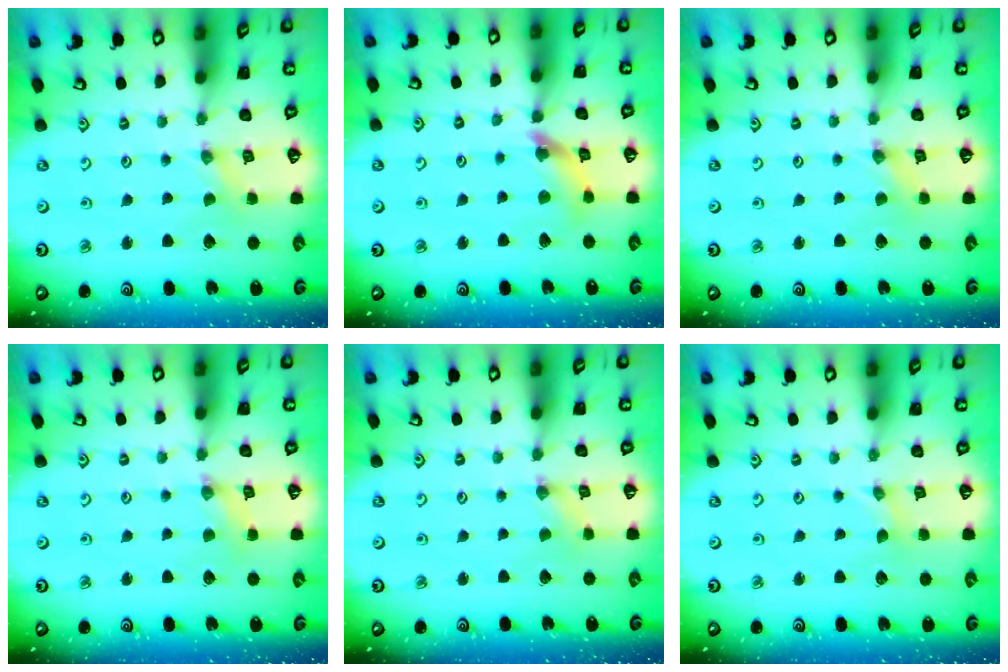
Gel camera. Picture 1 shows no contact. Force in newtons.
{"total": 9.3, "press": 9.2, "slide": 0.9}
{"total": 0.0}
{"total": 2.5, "press": 2.5, "slide": 0.3}
{"total": 0.6, "press": 0.5, "slide": 0.2}
{"total": 0.0}